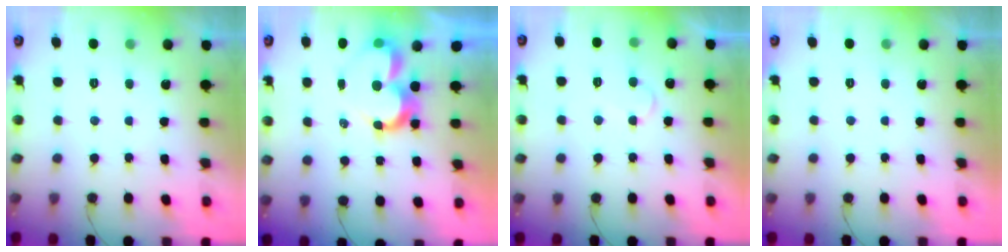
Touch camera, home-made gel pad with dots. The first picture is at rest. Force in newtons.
{"total": 9.0, "press": 9.0, "slide": 0.7}
{"total": 6.2, "press": 6.2, "slide": 0.5}
{"total": 1.8, "press": 1.8, "slide": 0.1}